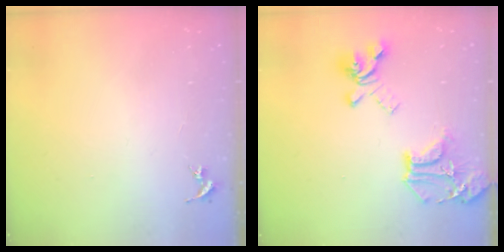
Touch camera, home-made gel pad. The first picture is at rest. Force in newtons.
{"total": 20.8, "press": 20.7, "slide": 1.6}